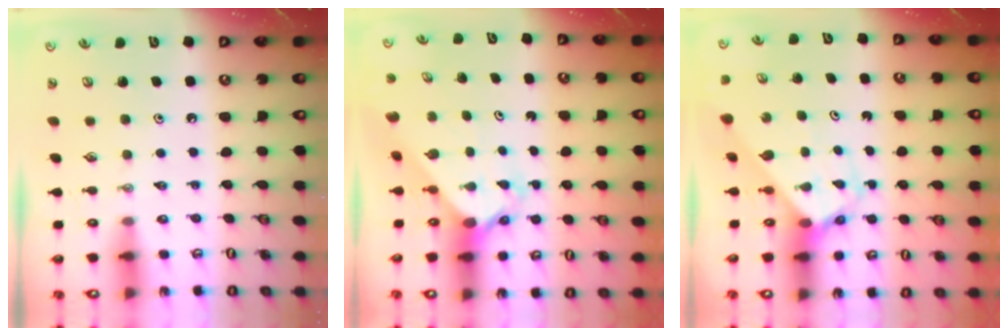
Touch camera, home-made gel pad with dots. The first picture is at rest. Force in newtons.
{"total": 2.5, "press": 2.5, "slide": 0.2}
{"total": 2.9, "press": 2.9, "slide": 0.3}